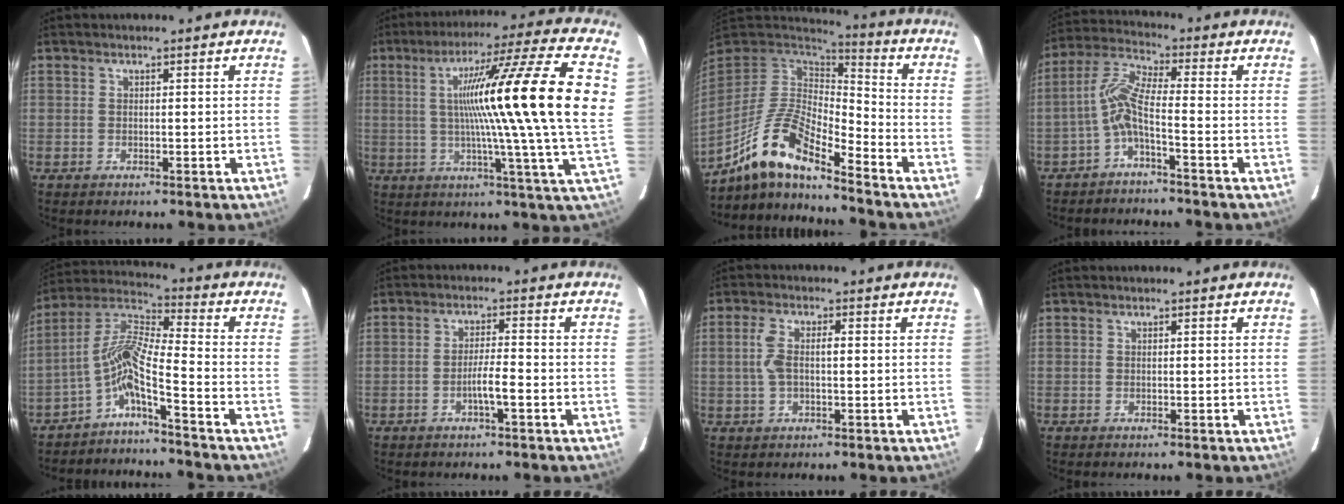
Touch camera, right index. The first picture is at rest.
{"total": 23.1, "force": [3.4, -2.1, 22.7], "torque": [-0.318, 0.012, 0.035]}
{"total": 12.7, "force": [-9.7, 2.5, 7.9], "torque": [-0.160, 0.018, -0.180]}
{"total": 6.1, "force": [-2.4, 0.3, 5.6], "torque": [-0.121, 0.021, -0.053]}
{"total": 7.7, "force": [-4.8, -0.8, 5.9], "torque": [-0.128, 0.020, -0.097]}
{"total": 3.6, "force": [-1.5, 0.0, 3.3], "torque": [-0.055, 0.000, -0.028]}
{"total": 4.5, "force": [0.3, 1.6, 4.1], "torque": [-0.098, 0.017, 0.006]}
{"total": 0.0}